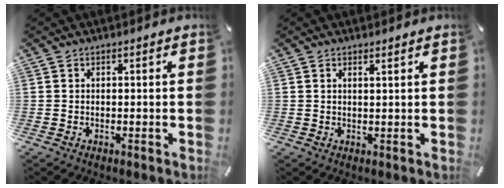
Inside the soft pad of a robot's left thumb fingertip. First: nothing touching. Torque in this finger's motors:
{"motor_torque": [-0.26, -0.49, -0.04, 0.13, 0.00]}